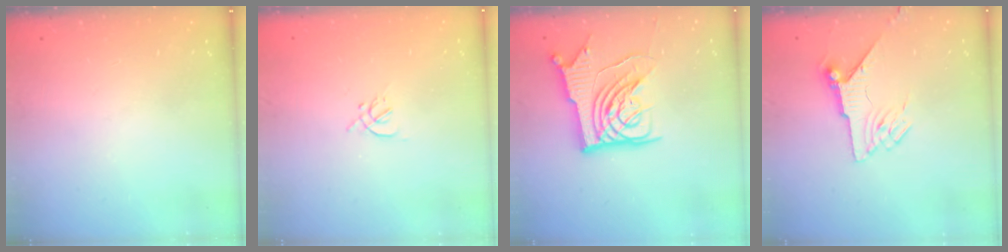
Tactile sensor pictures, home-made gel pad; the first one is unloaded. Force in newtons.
{"total": 1.7, "press": 1.7, "slide": 0.5}
{"total": 13.3, "press": 13.1, "slide": 1.9}
{"total": 6.7, "press": 6.7, "slide": 1.0}